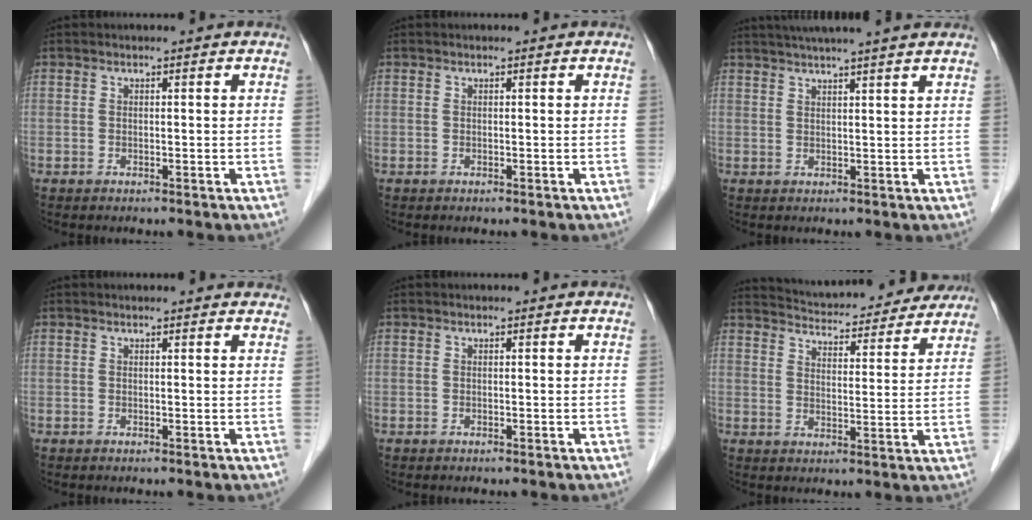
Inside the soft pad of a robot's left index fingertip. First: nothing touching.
{"total": 0.0}
{"total": 11.1, "force": [9.5, -0.6, 5.7], "torque": [-0.089, 0.029, 0.118]}
{"total": 4.2, "force": [4.0, 0.9, 0.9], "torque": [-0.010, 0.009, 0.031]}
{"total": 0.0}
{"total": 19.5, "force": [18.4, 3.4, 5.4], "torque": [-0.078, 0.002, 0.242]}